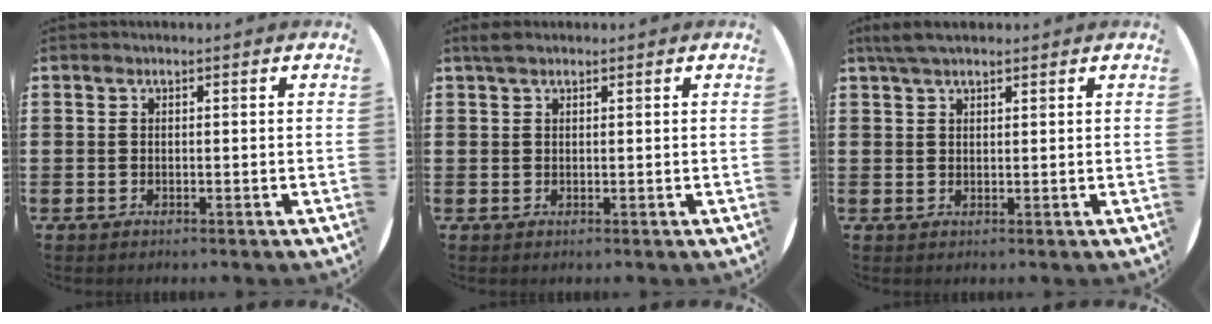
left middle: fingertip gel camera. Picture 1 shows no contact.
{"total": 1.3, "force": [1.0, 0.5, 0.6], "torque": [-0.006, 0.002, 0.017]}
{"total": 3.1, "force": [2.6, 0.9, 1.6], "torque": [-0.036, 0.006, 0.048]}